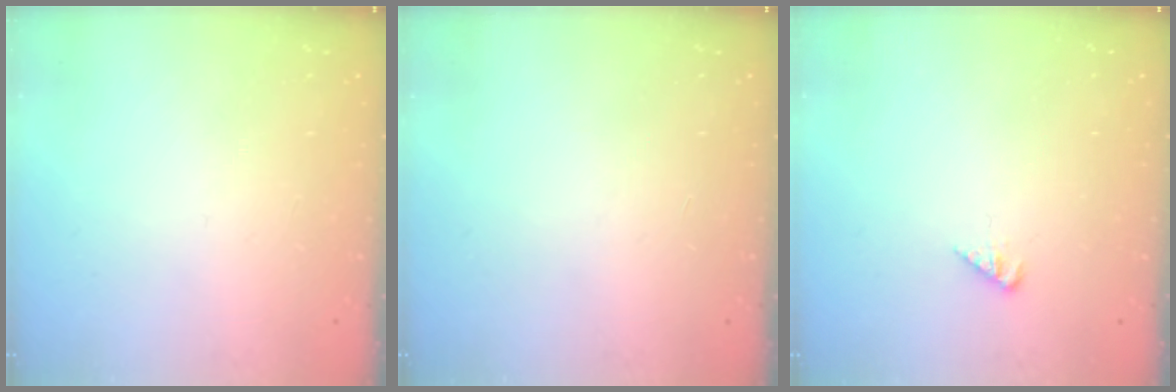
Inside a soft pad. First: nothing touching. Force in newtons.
{"total": 0.0}
{"total": 1.5, "press": 1.5, "slide": 0.3}